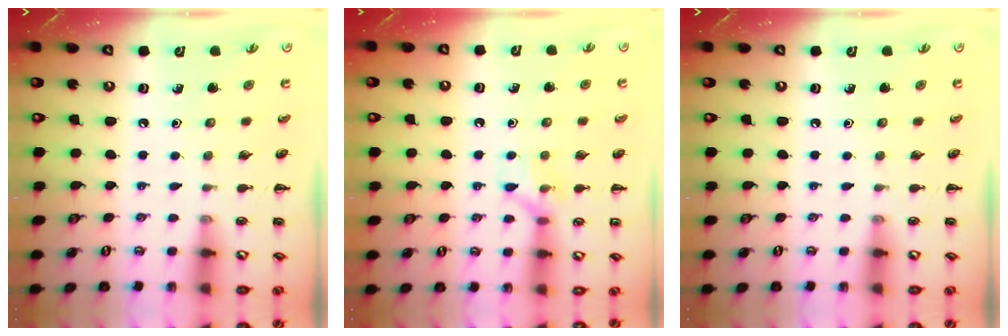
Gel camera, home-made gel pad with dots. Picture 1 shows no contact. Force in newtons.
{"total": 7.6, "press": 7.5, "slide": 0.7}
{"total": 0.0}